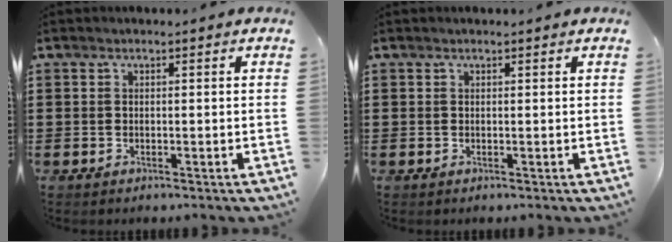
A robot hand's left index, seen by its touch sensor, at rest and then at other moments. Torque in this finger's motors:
{"motor_torque": [-0.95, 0.81, -0.40, -0.04]}